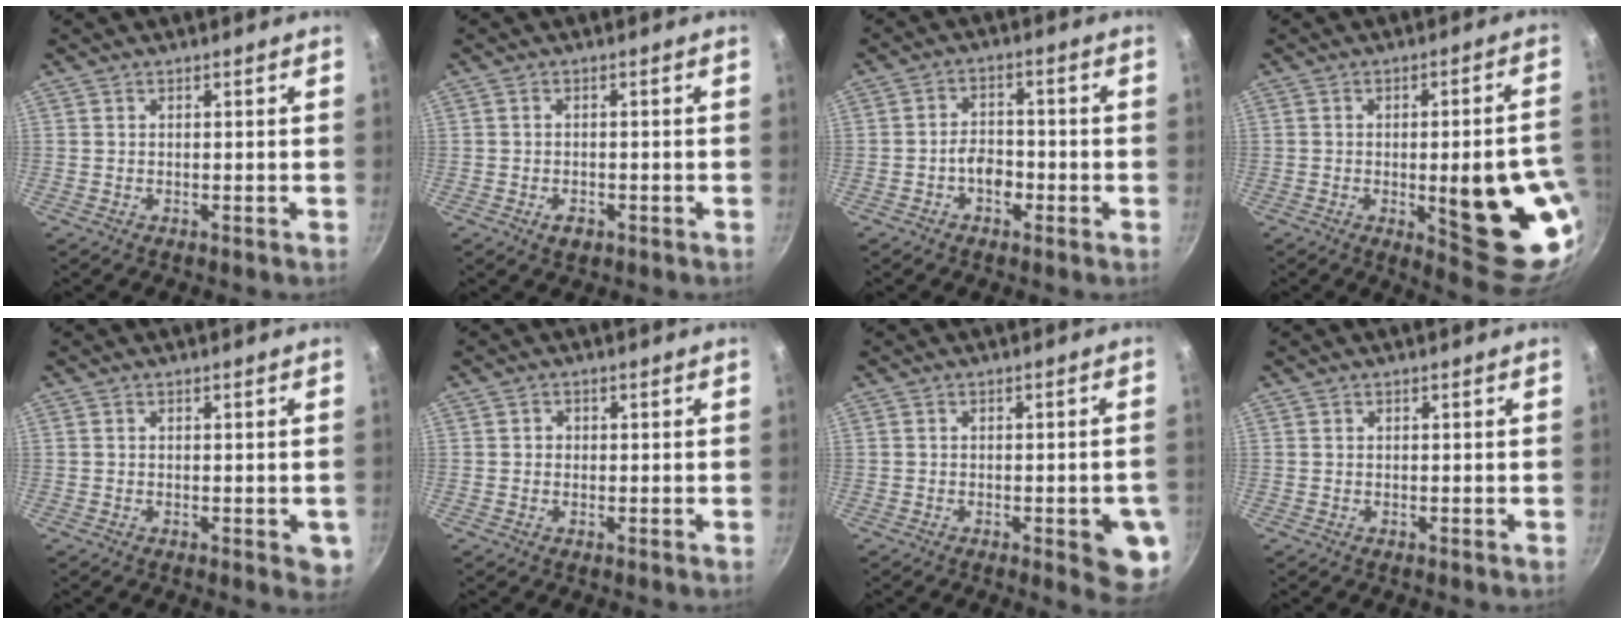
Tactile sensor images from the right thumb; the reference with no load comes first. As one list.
[{"total": 2.5, "force": [-1.2, 1.5, 1.6], "torque": [-0.025, 0.004, -0.020]}, {"total": 3.6, "force": [-1.2, 2.5, 2.3], "torque": [-0.020, 0.014, -0.020]}, {"total": 20.9, "force": [-4.0, 6.8, 19.4], "torque": [-0.199, 0.001, -0.038]}, {"total": 3.5, "force": [-0.6, 1.8, 3.0], "torque": [-0.021, -0.001, -0.006]}, {"total": 1.1, "force": [0.0, 1.1, 0.3], "torque": [-0.001, 0.002, -0.001]}, {"total": 8.4, "force": [-2.5, 2.7, 7.6], "torque": [-0.062, 0.005, -0.027]}, {"total": 0.0}]